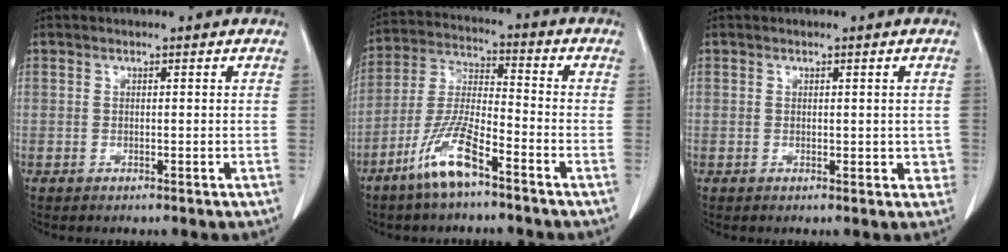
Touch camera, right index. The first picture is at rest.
{"total": 10.2, "force": [-6.4, 1.5, 7.7], "torque": [-0.167, -0.014, -0.131]}
{"total": 2.1, "force": [0.0, 1.5, 1.5], "torque": [-0.005, 0.001, 0.002]}